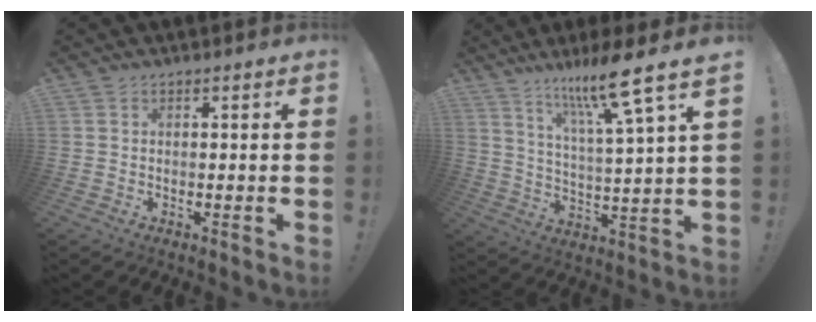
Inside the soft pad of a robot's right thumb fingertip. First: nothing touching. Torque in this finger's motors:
{"motor_torque": [-0.03, 0.32, 0.68, 0.93, 0.30]}